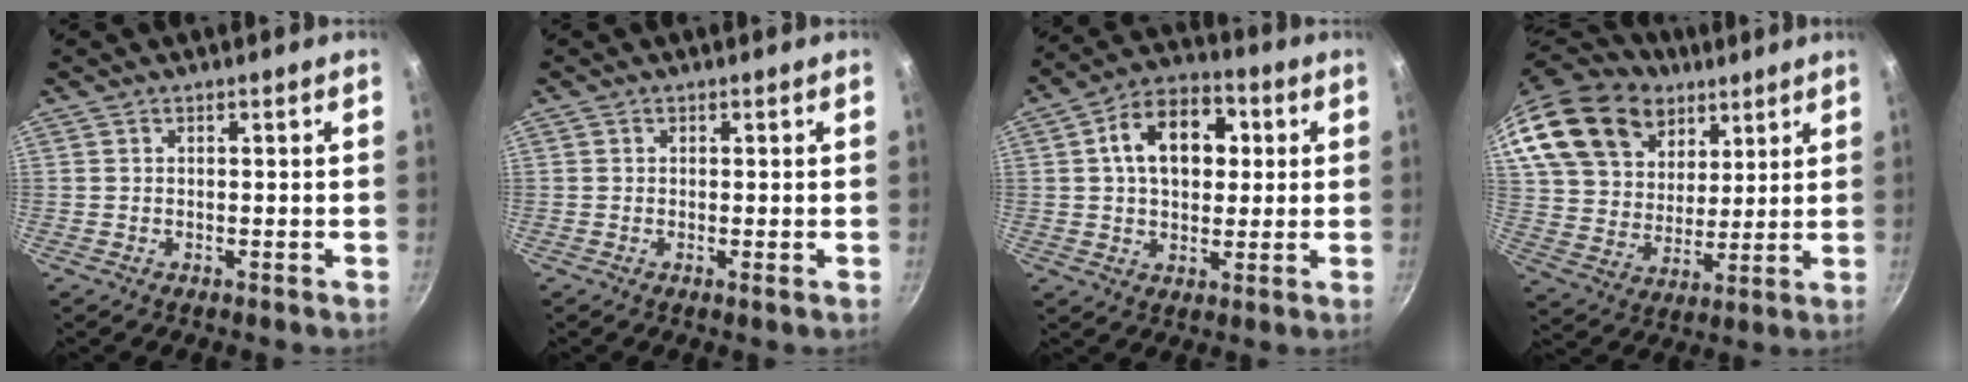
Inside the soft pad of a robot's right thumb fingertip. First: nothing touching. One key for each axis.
{"total": 0.5, "fx": -0.1, "fy": 0.1, "fz": 0.5, "tx": -0.010, "ty": -0.003, "tz": -0.003}
{"total": 13.8, "fx": 2.7, "fy": 9.5, "fz": 9.7, "tx": -0.117, "ty": 0.017, "tz": 0.030}
{"total": 25.2, "fx": 15.3, "fy": 16.6, "fz": 11.2, "tx": -0.216, "ty": -0.016, "tz": 0.288}